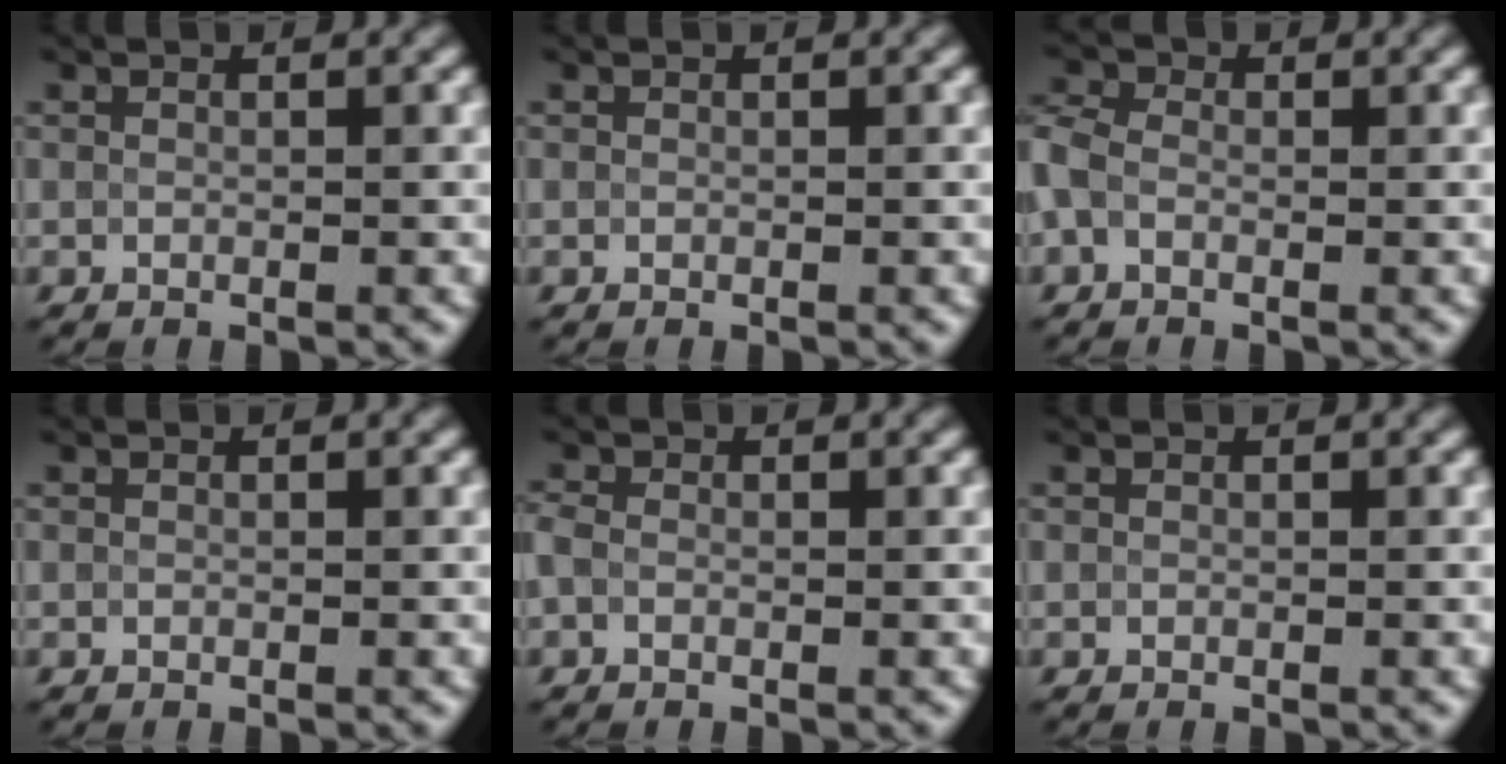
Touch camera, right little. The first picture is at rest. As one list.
[{"total": 0.0}, {"total": 1.9, "force": [-0.7, 1.4, 1.1], "torque": [-0.022, 0.006, -0.026]}, {"total": 0.0}, {"total": 0.8, "force": [-0.3, 0.6, 0.5], "torque": [-0.010, 0.003, -0.012]}, {"total": 0.0}]